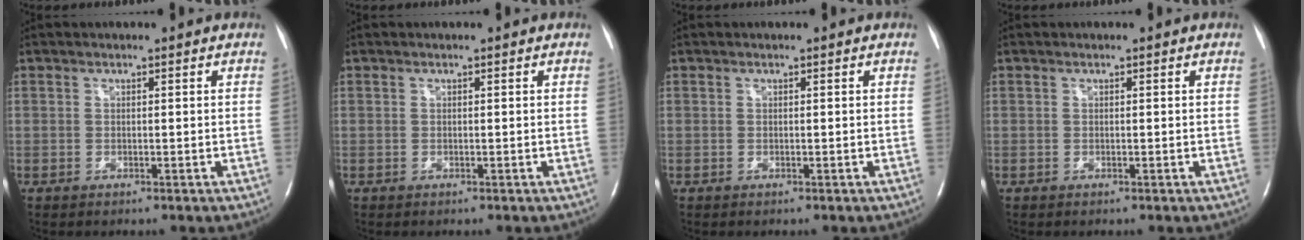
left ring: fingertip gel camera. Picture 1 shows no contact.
{"total": 0.0}
{"total": 0.0}
{"total": 0.0}